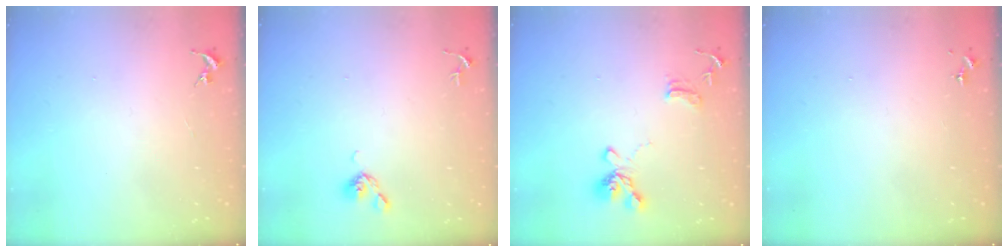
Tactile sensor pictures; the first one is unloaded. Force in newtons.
{"total": 5.2, "press": 5.1, "slide": 0.9}
{"total": 14.7, "press": 14.6, "slide": 1.5}
{"total": 0.0}